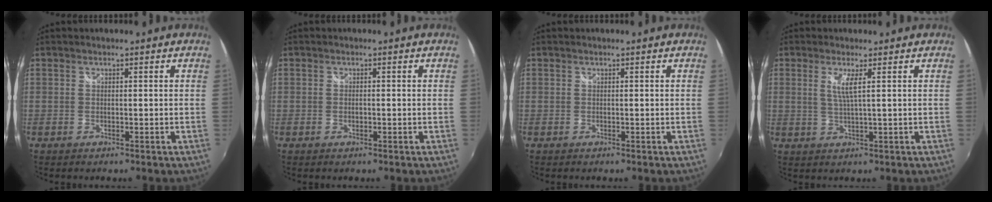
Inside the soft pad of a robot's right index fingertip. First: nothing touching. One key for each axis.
{"total": 0.6, "fx": 0.0, "fy": 0.4, "fz": 0.5, "tx": -0.009, "ty": 0.004, "tz": 0.000}
{"total": 0.0}
{"total": 3.1, "fx": 1.0, "fy": -0.3, "fz": 2.9, "tx": -0.059, "ty": -0.006, "tz": 0.019}